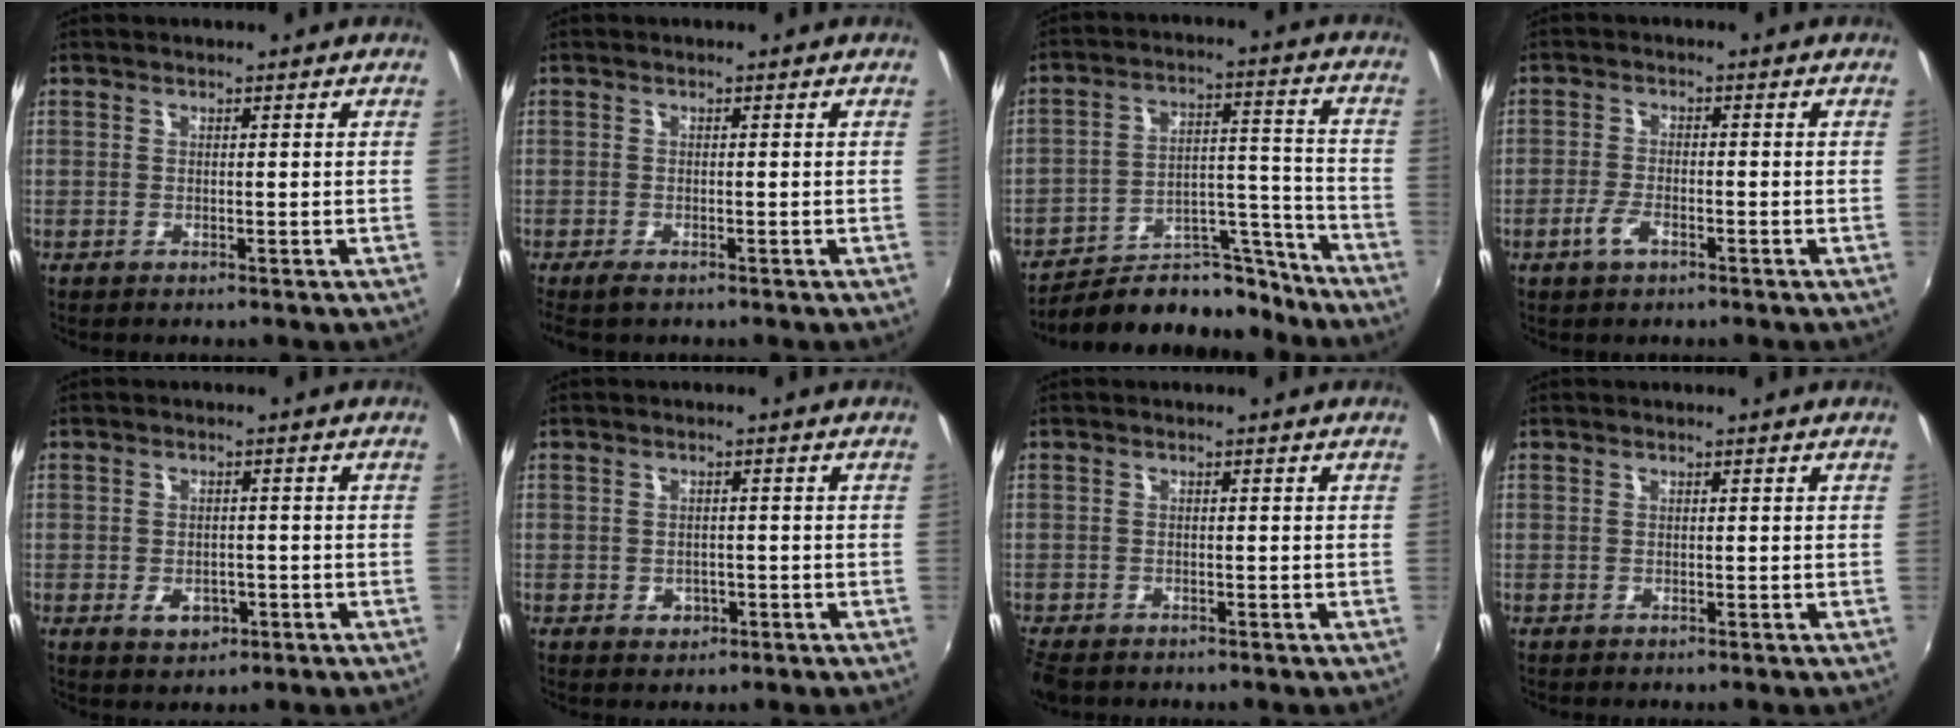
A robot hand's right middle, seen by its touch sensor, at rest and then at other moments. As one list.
[{"total": 2.3, "force": [-1.7, 0.7, 1.4], "torque": [-0.029, -0.010, -0.030]}, {"total": 17.6, "force": [-15.5, 6.4, 5.6], "torque": [-0.096, 0.032, -0.220]}, {"total": 3.3, "force": [-2.0, 1.4, 2.2], "torque": [-0.057, -0.005, -0.040]}, {"total": 4.5, "force": [-1.9, 3.2, 2.6], "torque": [-0.056, -0.010, -0.027]}, {"total": 3.2, "force": [-1.2, 2.7, 1.3], "torque": [-0.029, -0.005, -0.013]}, {"total": 4.4, "force": [-3.6, 1.8, 1.9], "torque": [-0.053, -0.021, -0.069]}, {"total": 0.0}]